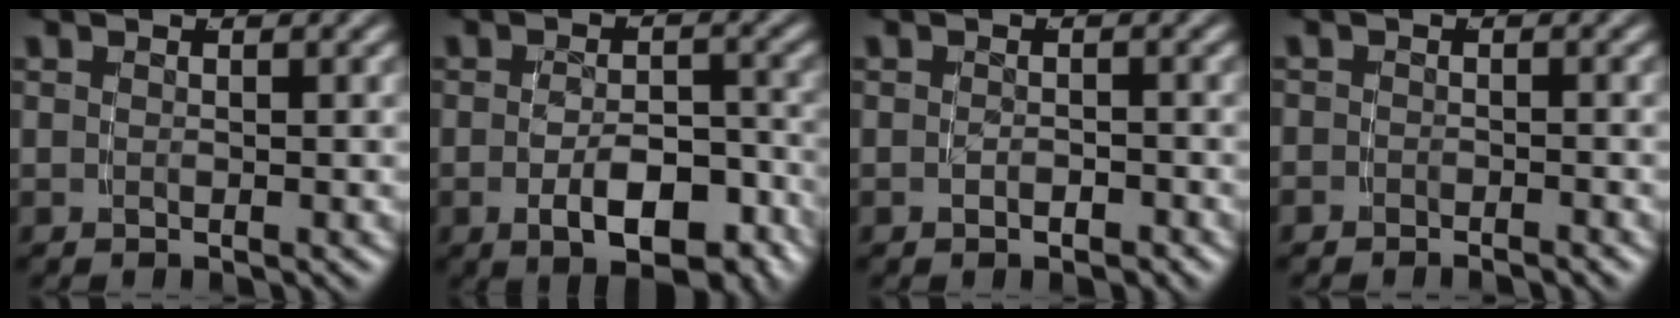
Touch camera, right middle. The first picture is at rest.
{"total": 5.7, "force": [-3.2, 2.3, 4.2], "torque": [-0.062, -0.015, -0.044]}
{"total": 1.3, "force": [-1.2, 0.2, 0.4], "torque": [-0.004, -0.001, -0.017]}
{"total": 1.5, "force": [-1.5, 0.2, -0.1], "torque": [0.006, -0.003, -0.025]}